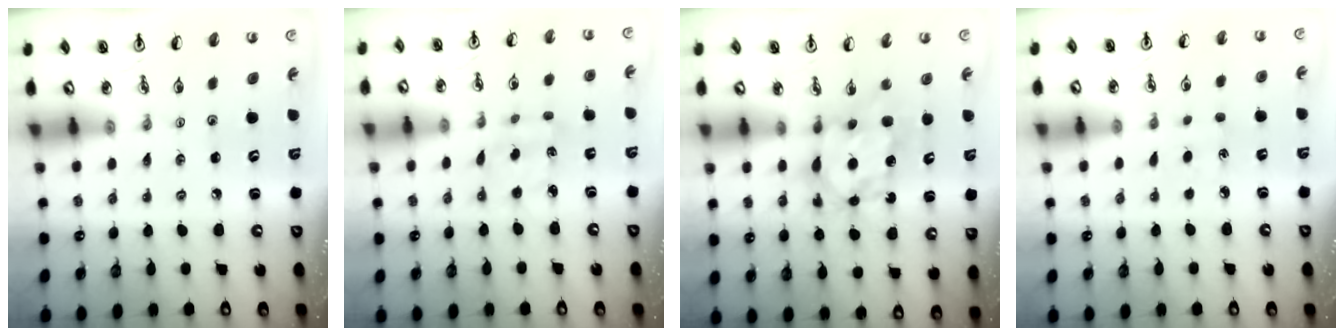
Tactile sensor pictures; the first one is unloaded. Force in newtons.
{"total": 1.9, "press": 1.9, "slide": 0.3}
{"total": 7.3, "press": 7.2, "slide": 0.6}
{"total": 2.9, "press": 2.9, "slide": 0.4}